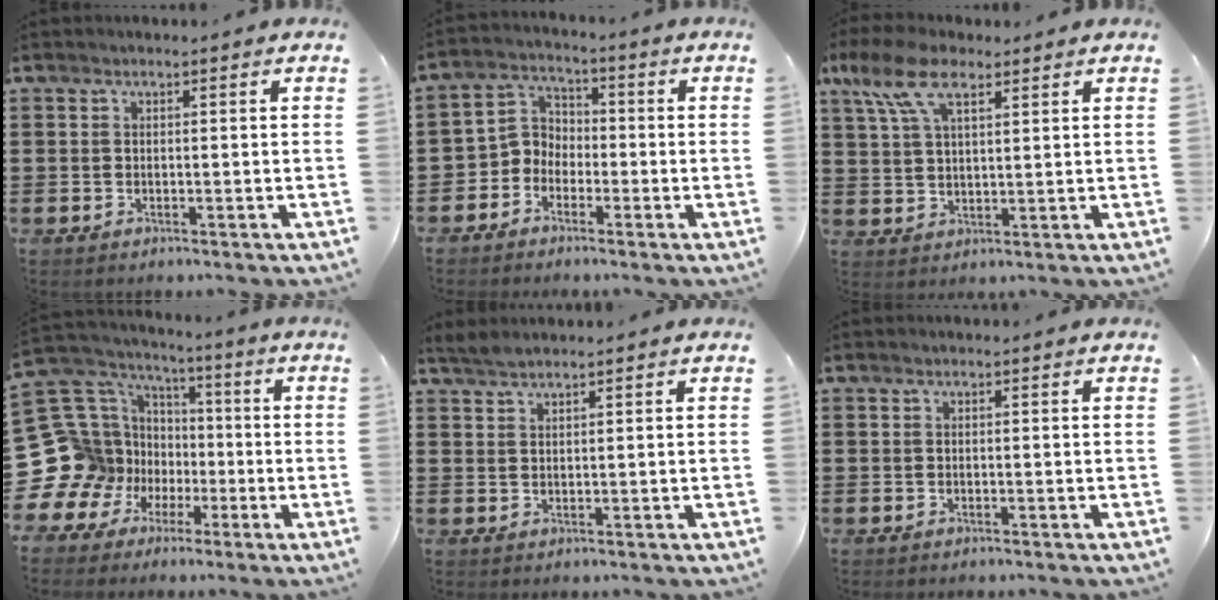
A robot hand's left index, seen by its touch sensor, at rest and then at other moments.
{"total": 4.6, "force": [-2.7, 3.6, 1.0], "torque": [-0.045, 0.008, -0.063]}
{"total": 8.3, "force": [4.8, 3.6, 5.7], "torque": [-0.125, 0.007, 0.089]}
{"total": 16.1, "force": [-3.3, 14.8, 5.2], "torque": [-0.197, -0.019, -0.034]}
{"total": 1.5, "force": [1.5, 0.0, 0.4], "torque": [-0.011, 0.001, 0.029]}
{"total": 0.0}